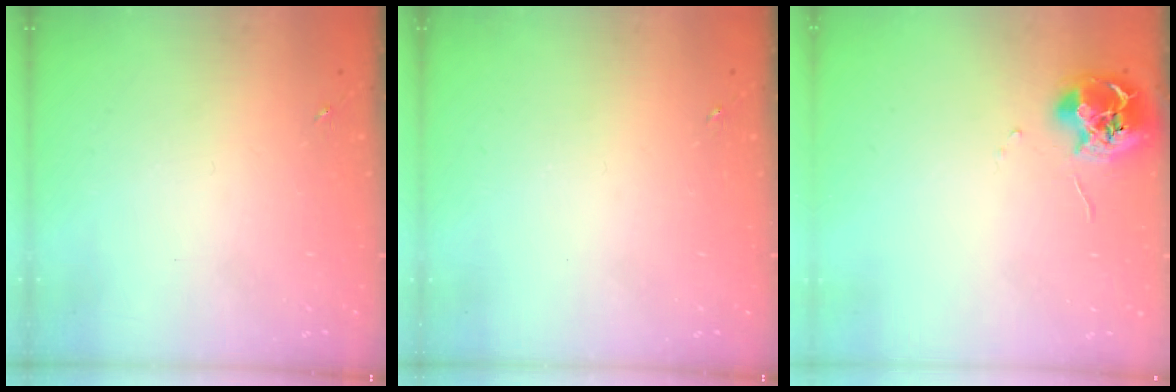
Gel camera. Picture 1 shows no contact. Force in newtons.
{"total": 0.0}
{"total": 9.6, "press": 9.5, "slide": 0.6}